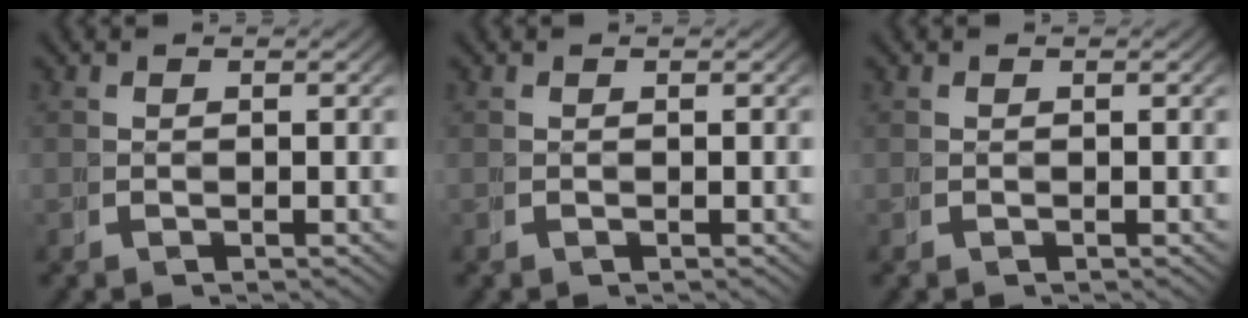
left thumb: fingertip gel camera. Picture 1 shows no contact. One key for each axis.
{"total": 0.0}
{"total": 0.0}